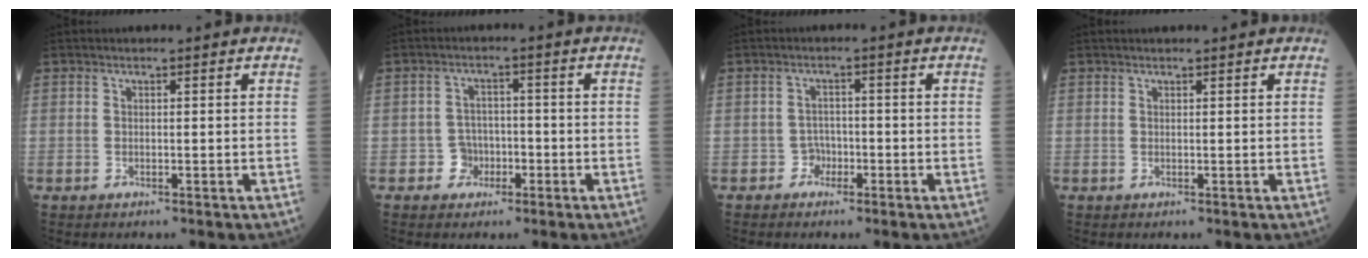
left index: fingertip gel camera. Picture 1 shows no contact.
{"total": 3.2, "force": [-1.4, 2.8, 0.6], "torque": [-0.005, 0.011, -0.025]}
{"total": 1.9, "force": [-1.2, 1.5, 0.2], "torque": [0.003, 0.009, -0.023]}
{"total": 2.2, "force": [2.0, 0.1, 0.7], "torque": [-0.003, 0.023, 0.028]}